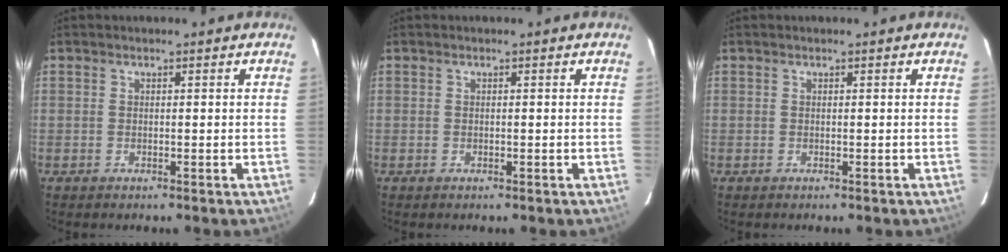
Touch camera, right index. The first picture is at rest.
{"total": 0.0}
{"total": 0.0}